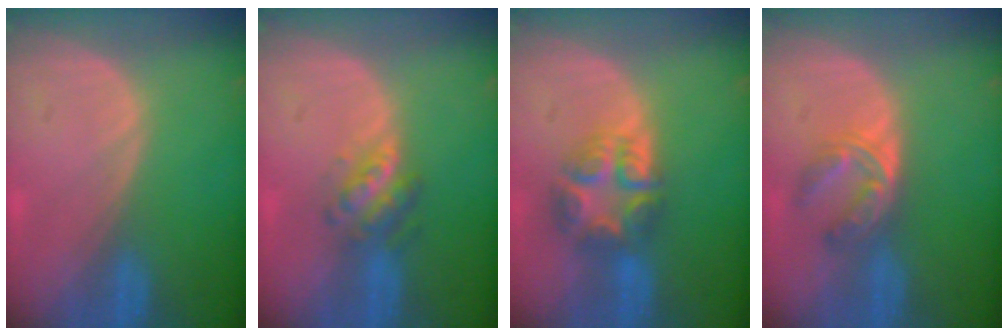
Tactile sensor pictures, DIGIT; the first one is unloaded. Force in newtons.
{"total": 4.9, "press": 4.4, "slide": 2.1}
{"total": 7.6, "press": 6.6, "slide": 3.7}
{"total": 5.9, "press": 4.8, "slide": 3.4}